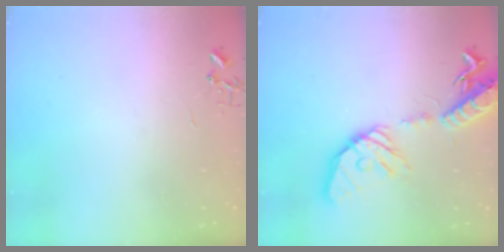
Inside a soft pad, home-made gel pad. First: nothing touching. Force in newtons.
{"total": 22.7, "press": 22.4, "slide": 3.7}